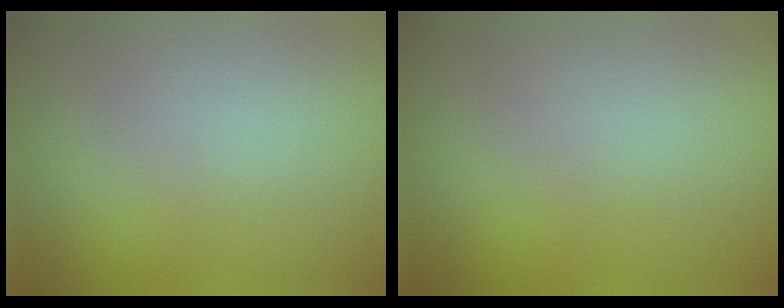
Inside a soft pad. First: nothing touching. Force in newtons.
{"total": 0.0}